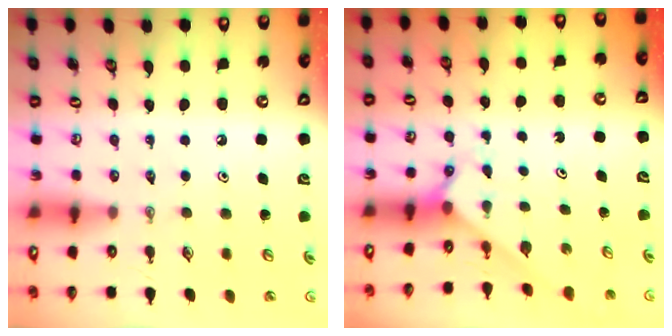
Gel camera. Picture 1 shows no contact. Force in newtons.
{"total": 2.3, "press": 2.3, "slide": 0.2}